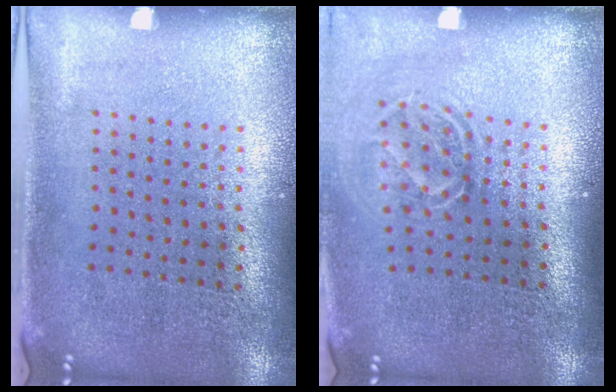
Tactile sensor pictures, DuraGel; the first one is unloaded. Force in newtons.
{"total": 1.7, "press": 1.2, "slide": 1.2}